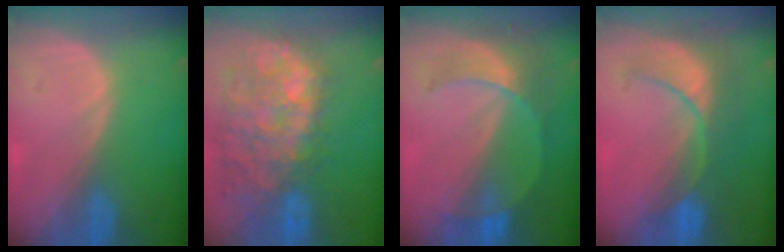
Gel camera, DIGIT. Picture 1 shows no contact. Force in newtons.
{"total": 13.5, "press": 11.6, "slide": 6.8}
{"total": 7.9, "press": 6.9, "slide": 3.9}
{"total": 8.4, "press": 8.1, "slide": 2.3}